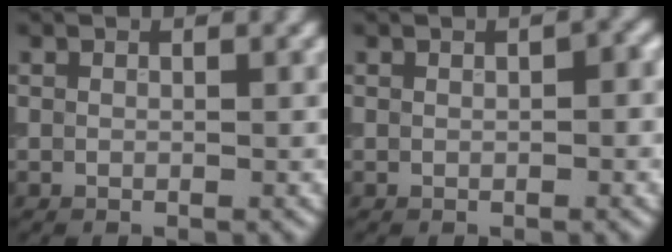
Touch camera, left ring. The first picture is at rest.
{"total": 1.5, "force": [0.2, 0.5, 1.4], "torque": [-0.016, 0.004, 0.005]}